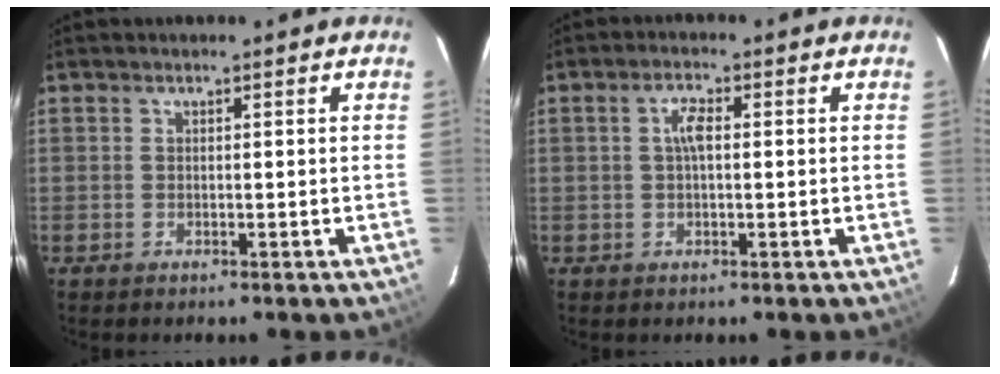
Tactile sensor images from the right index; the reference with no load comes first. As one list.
[{"total": 2.9, "force": [0.3, 1.1, 2.6], "torque": [-0.053, 0.009, 0.004]}]